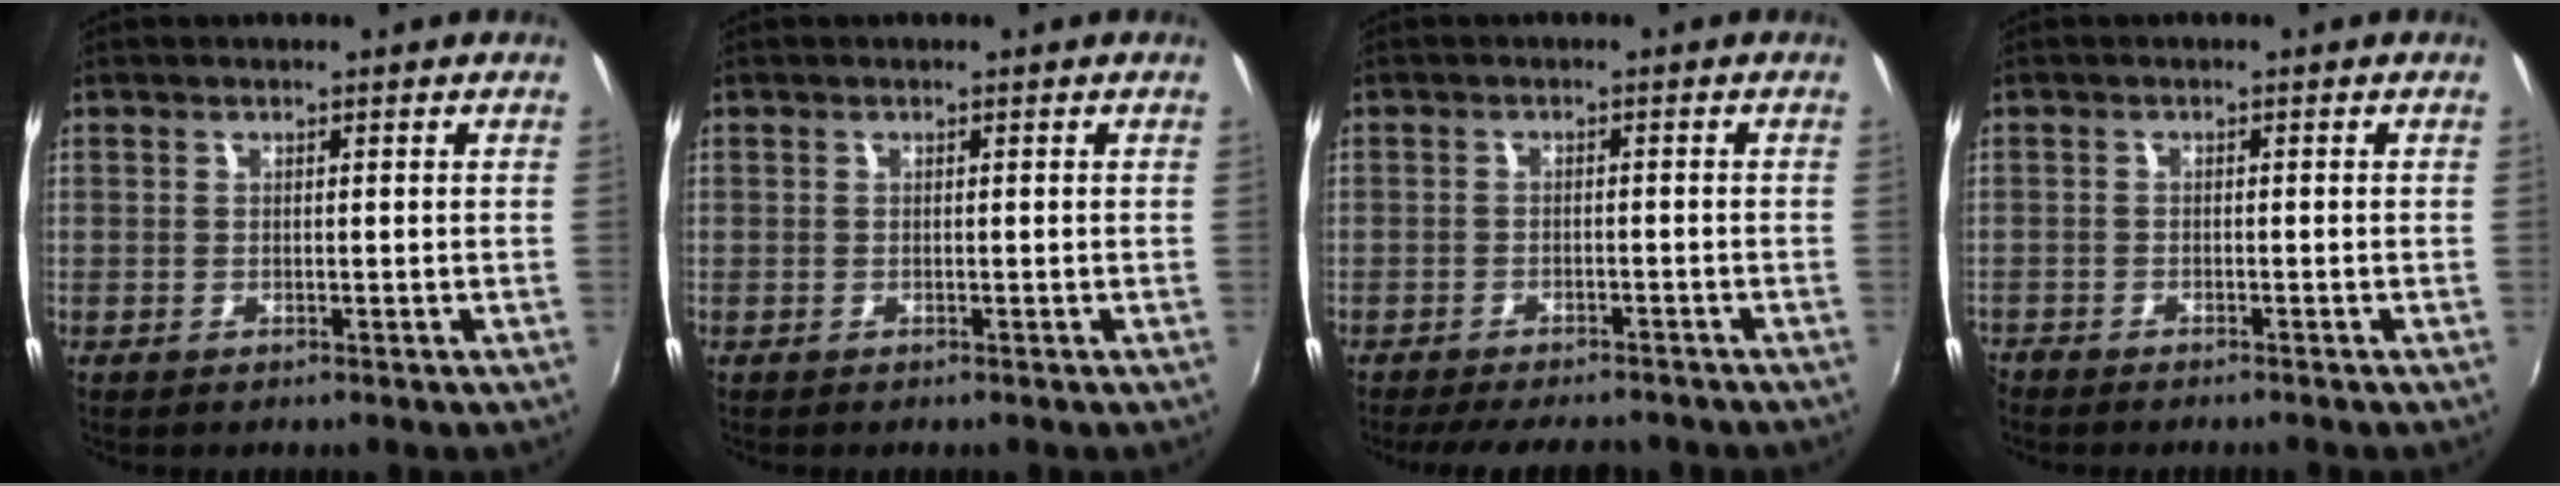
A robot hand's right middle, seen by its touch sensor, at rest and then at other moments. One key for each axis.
{"total": 0.0}
{"total": 10.7, "fx": -9.2, "fy": 3.1, "fz": 4.6, "tx": -0.104, "ty": -0.012, "tz": -0.132}
{"total": 2.6, "fx": -2.5, "fy": 0.4, "fz": 0.5, "tx": -0.026, "ty": -0.014, "tz": -0.050}